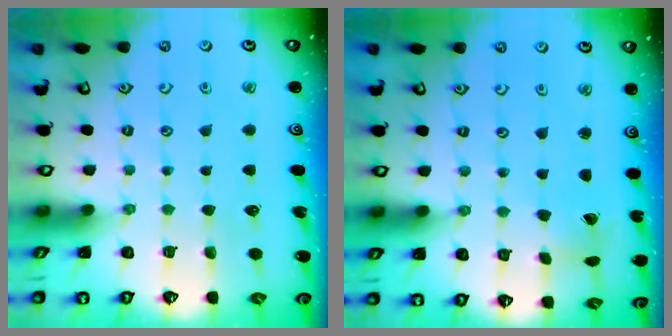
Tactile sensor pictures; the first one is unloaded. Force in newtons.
{"total": 1.0, "press": 1.0, "slide": 0.1}